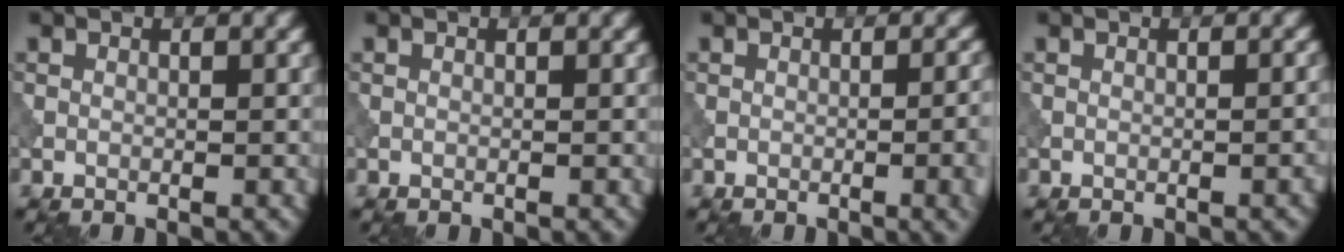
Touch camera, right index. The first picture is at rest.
{"total": 0.0}
{"total": 3.5, "force": [-0.2, 1.0, 3.4], "torque": [-0.036, 0.002, -0.003]}
{"total": 0.9, "force": [-0.1, 0.2, 0.9], "torque": [-0.012, 0.000, 0.001]}